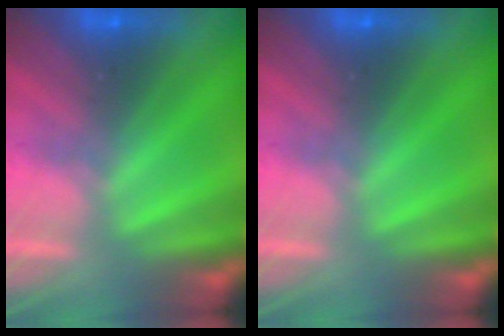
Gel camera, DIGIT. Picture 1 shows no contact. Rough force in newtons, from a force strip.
{"total": 0.0}